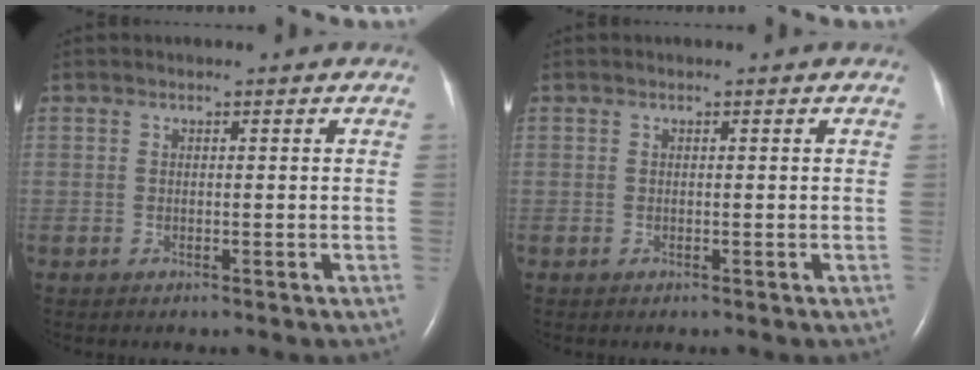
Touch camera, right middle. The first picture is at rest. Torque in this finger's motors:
{"motor_torque": [-0.05, 0.12, 0.00, 0.01]}